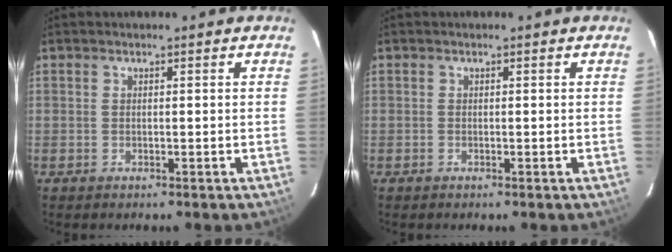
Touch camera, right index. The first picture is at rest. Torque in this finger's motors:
{"motor_torque": [-0.02, -0.02, -0.01, -0.06]}